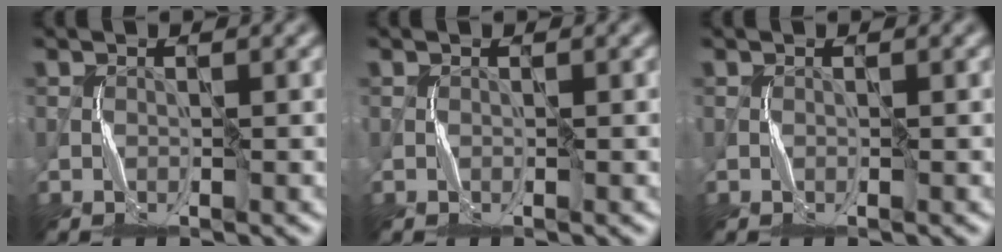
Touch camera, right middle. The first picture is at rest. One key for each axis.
{"total": 0.0}
{"total": 0.0}